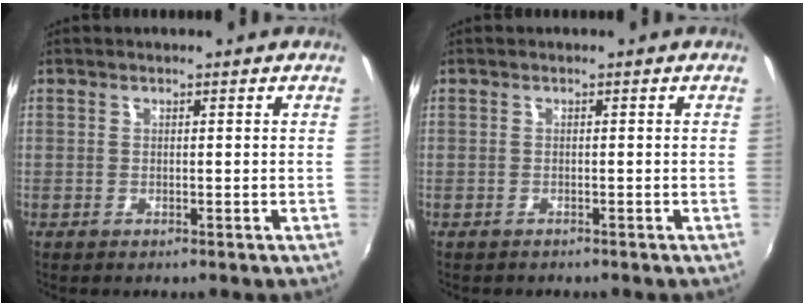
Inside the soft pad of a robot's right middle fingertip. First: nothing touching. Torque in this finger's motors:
{"motor_torque": [-0.19, 0.03, 0.07, 0.00]}